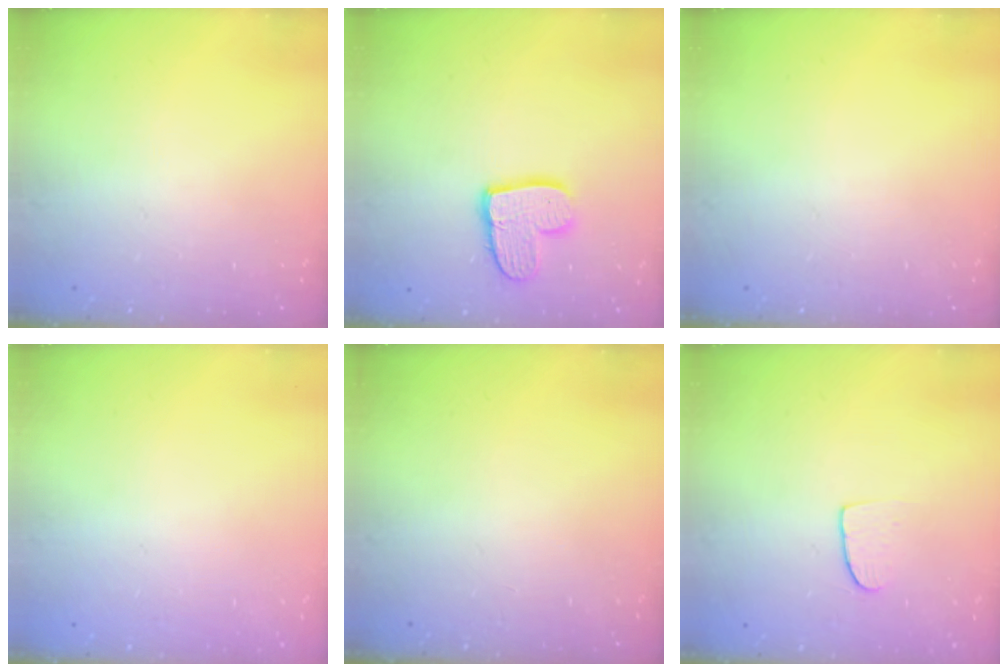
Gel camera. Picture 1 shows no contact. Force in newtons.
{"total": 10.6, "press": 10.6, "slide": 0.8}
{"total": 0.0}
{"total": 0.0}
{"total": 0.0}
{"total": 6.4, "press": 6.3, "slide": 0.4}